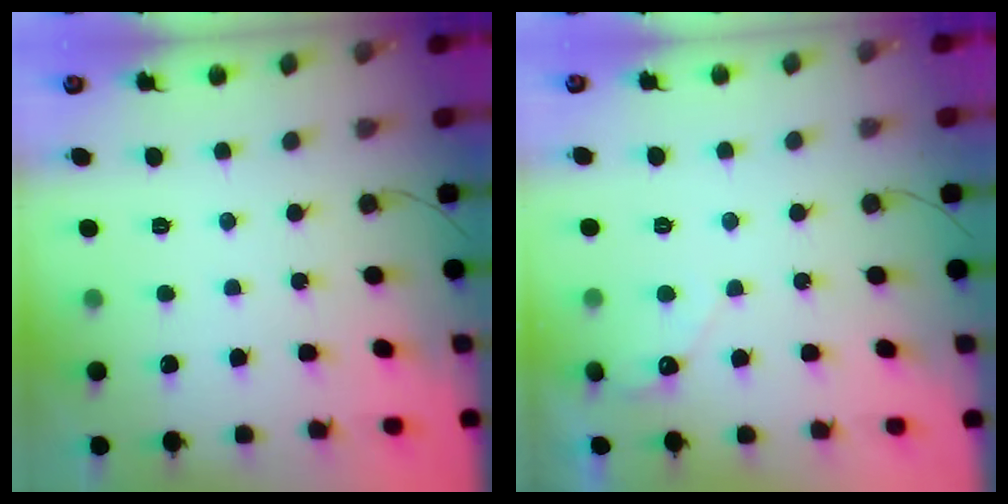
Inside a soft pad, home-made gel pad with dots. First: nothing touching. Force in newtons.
{"total": 3.5, "press": 3.5, "slide": 0.2}